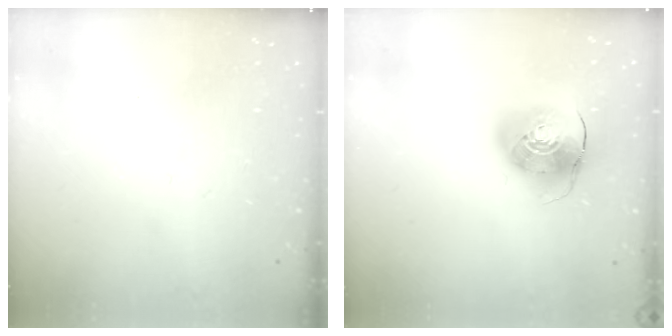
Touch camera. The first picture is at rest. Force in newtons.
{"total": 10.9, "press": 10.7, "slide": 1.6}